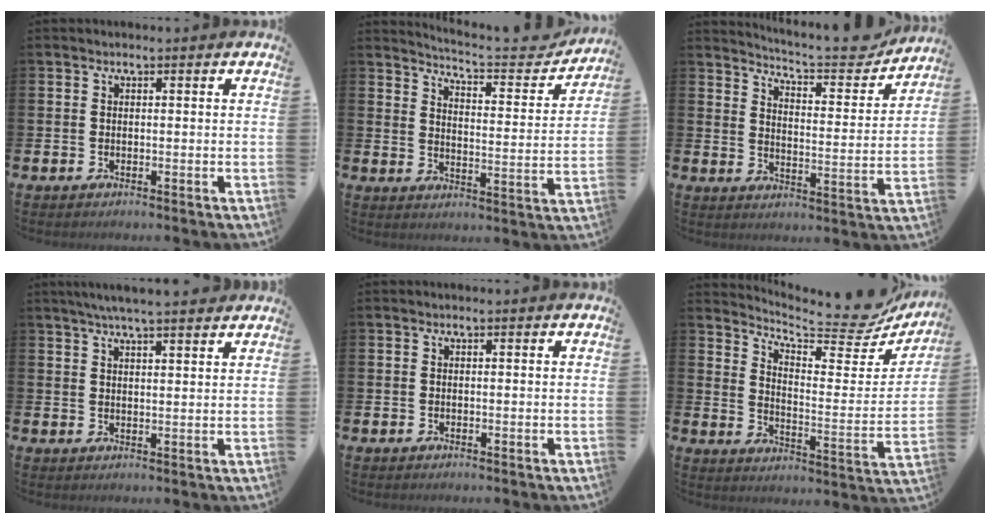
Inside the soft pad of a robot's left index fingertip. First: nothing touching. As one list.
[{"total": 5.3, "force": [5.2, 0.3, 1.2], "torque": [-0.034, -0.051, 0.081]}, {"total": 7.1, "force": [6.8, 0.6, 2.0], "torque": [-0.054, -0.052, 0.112]}, {"total": 4.8, "force": [4.4, 0.0, 1.7], "torque": [-0.041, -0.010, 0.079]}, {"total": 0.0}, {"total": 8.0, "force": [7.3, 1.8, 2.8], "torque": [-0.059, -0.069, 0.120]}]